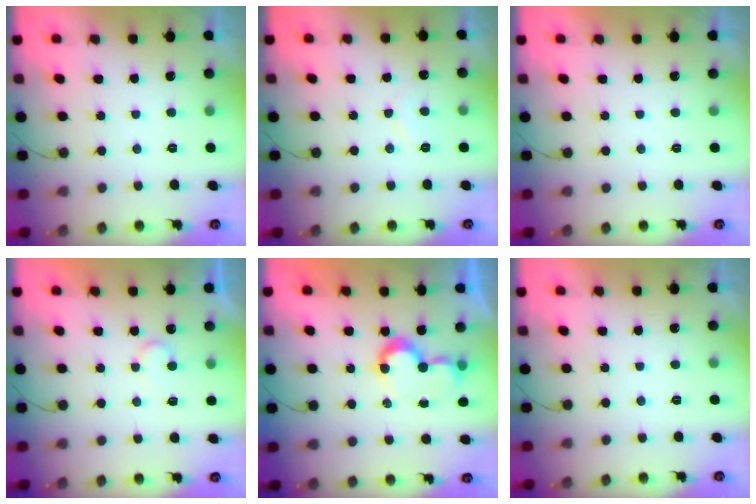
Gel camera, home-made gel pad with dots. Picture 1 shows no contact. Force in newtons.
{"total": 5.5, "press": 5.5, "slide": 0.5}
{"total": 1.6, "press": 1.6, "slide": 0.0}
{"total": 5.6, "press": 5.6, "slide": 0.4}
{"total": 8.4, "press": 8.4, "slide": 0.1}
{"total": 1.7, "press": 1.7, "slide": 0.0}